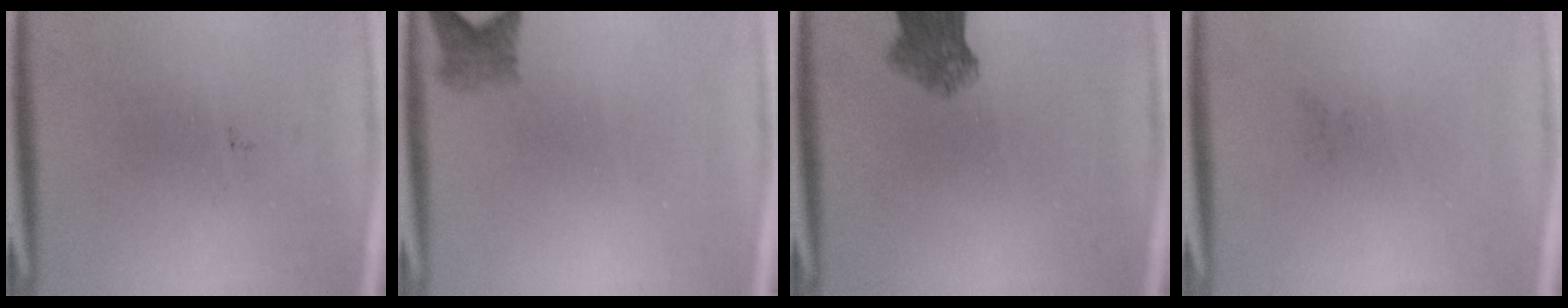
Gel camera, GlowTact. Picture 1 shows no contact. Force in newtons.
{"total": 2.4}
{"total": 5.5}
{"total": 0.0}